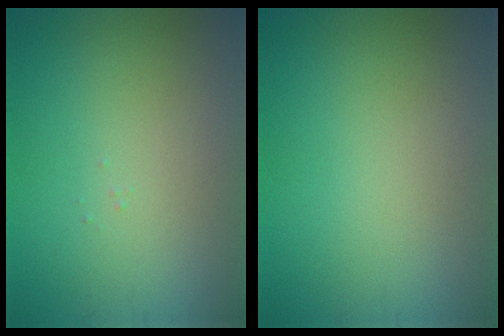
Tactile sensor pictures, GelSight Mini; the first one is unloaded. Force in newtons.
{"total": 0.0}